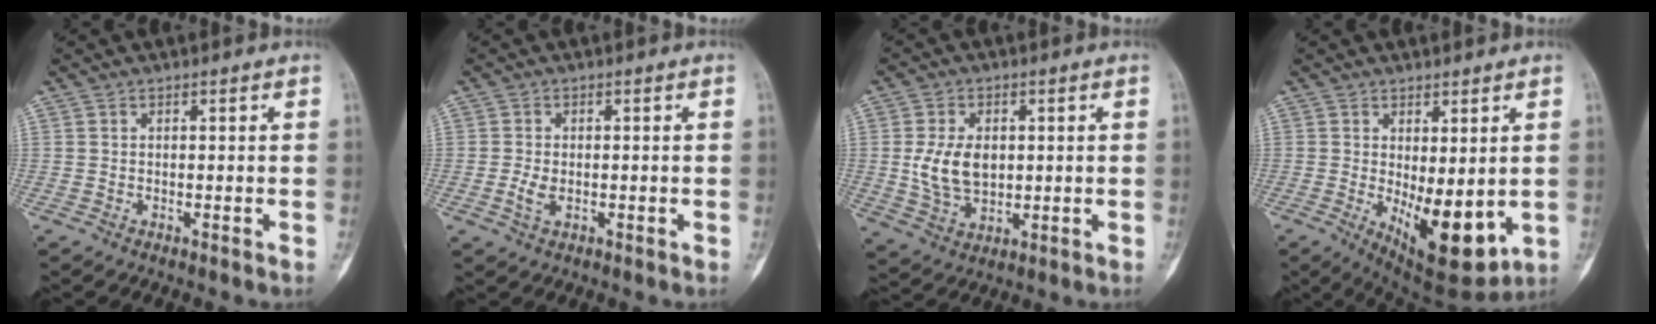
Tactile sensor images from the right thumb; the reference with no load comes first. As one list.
[{"total": 2.9, "force": [-0.6, 1.9, 2.1], "torque": [-0.044, 0.001, -0.012]}, {"total": 8.9, "force": [0.7, 6.0, 6.6], "torque": [-0.112, -0.008, 0.022]}, {"total": 11.8, "force": [-1.5, 5.1, 10.6], "torque": [-0.141, -0.025, -0.002]}]